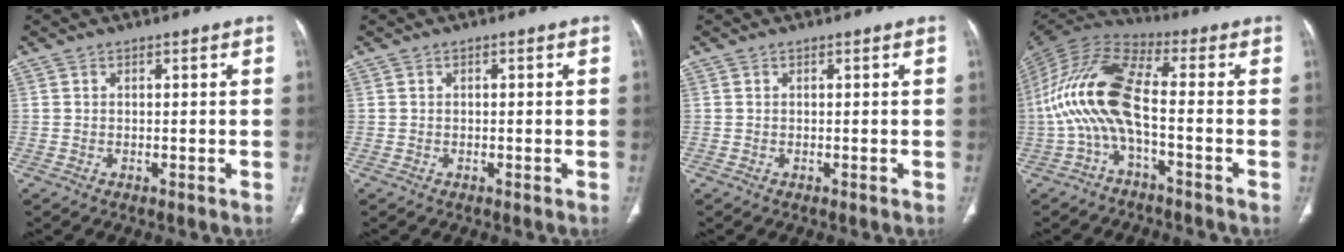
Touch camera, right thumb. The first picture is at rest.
{"total": 0.6, "force": [0.1, 0.3, 0.5], "torque": [-0.011, 0.004, 0.004]}
{"total": 0.0}
{"total": 14.1, "force": [-2.7, 4.7, 13.0], "torque": [-0.281, 0.054, -0.065]}